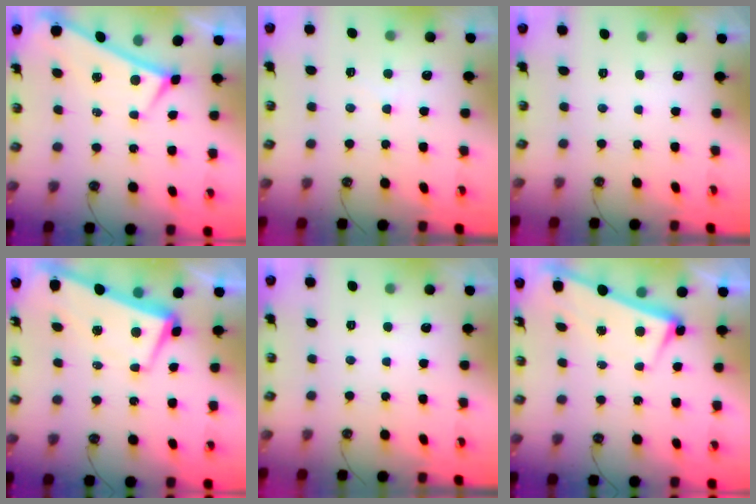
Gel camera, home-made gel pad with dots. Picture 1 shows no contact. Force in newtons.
{"total": 2.9, "press": 2.8, "slide": 0.5}
{"total": 0.0}
{"total": 1.7, "press": 0.4, "slide": 1.7}
{"total": 0.0}
{"total": 2.6, "press": 2.4, "slide": 0.9}